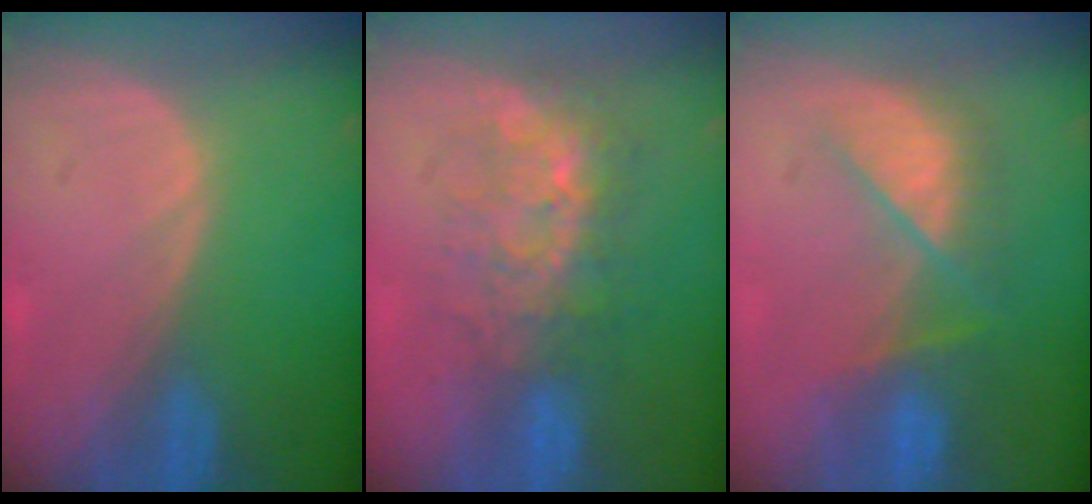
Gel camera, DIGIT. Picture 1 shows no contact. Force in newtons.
{"total": 8.1, "press": 7.5, "slide": 3.1}
{"total": 7.6, "press": 7.3, "slide": 2.0}